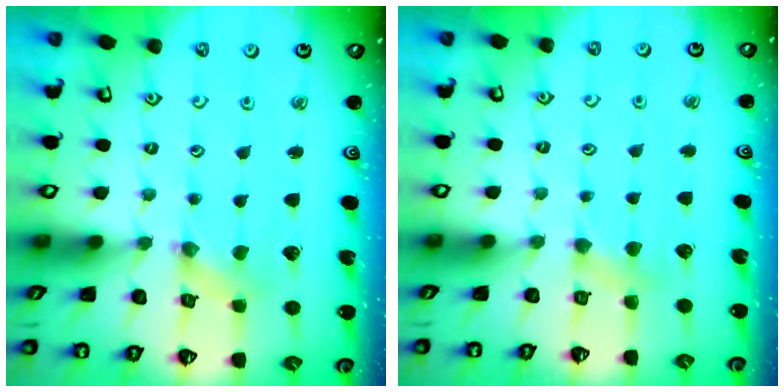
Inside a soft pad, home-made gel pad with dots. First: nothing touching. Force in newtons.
{"total": 3.5, "press": 3.5, "slide": 0.4}